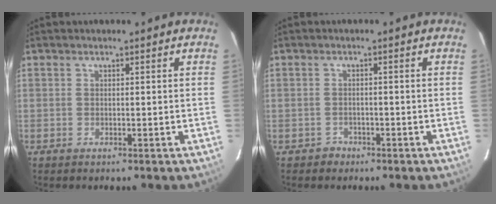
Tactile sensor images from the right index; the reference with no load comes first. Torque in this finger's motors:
{"motor_torque": [-0.06, -0.02, -0.22, -0.10]}